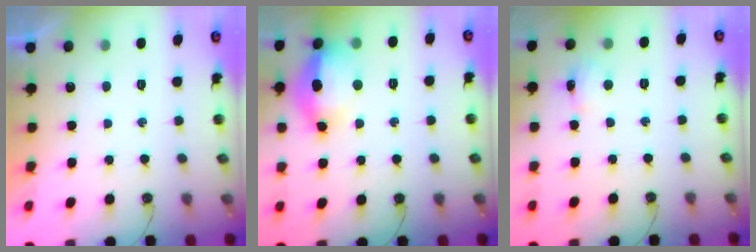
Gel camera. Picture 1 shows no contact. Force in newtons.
{"total": 16.0, "press": 15.9, "slide": 1.9}
{"total": 4.4, "press": 4.4, "slide": 0.3}